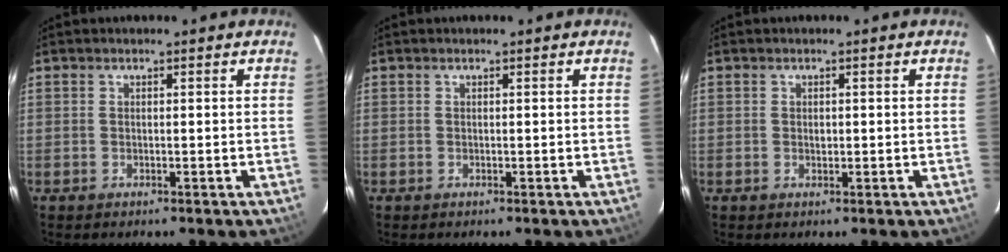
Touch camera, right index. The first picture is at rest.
{"total": 0.0}
{"total": 0.9, "force": [0.0, 0.8, 0.5], "torque": [-0.006, 0.001, 0.001]}